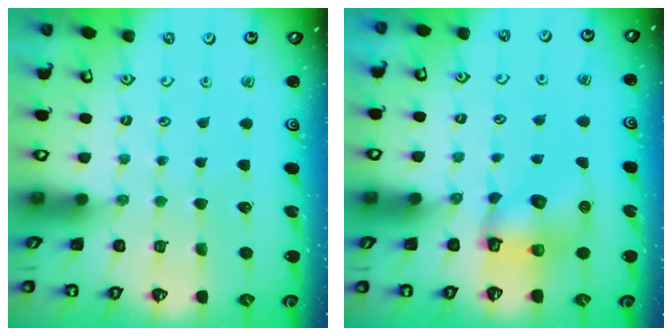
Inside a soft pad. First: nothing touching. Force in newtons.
{"total": 8.0, "press": 7.9, "slide": 0.5}